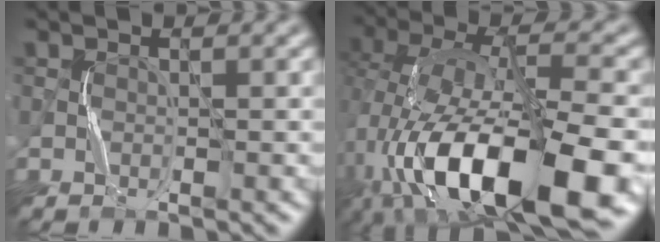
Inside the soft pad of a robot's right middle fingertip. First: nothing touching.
{"total": 14.7, "force": [-6.3, 6.0, 11.9], "torque": [-0.199, 0.000, -0.109]}